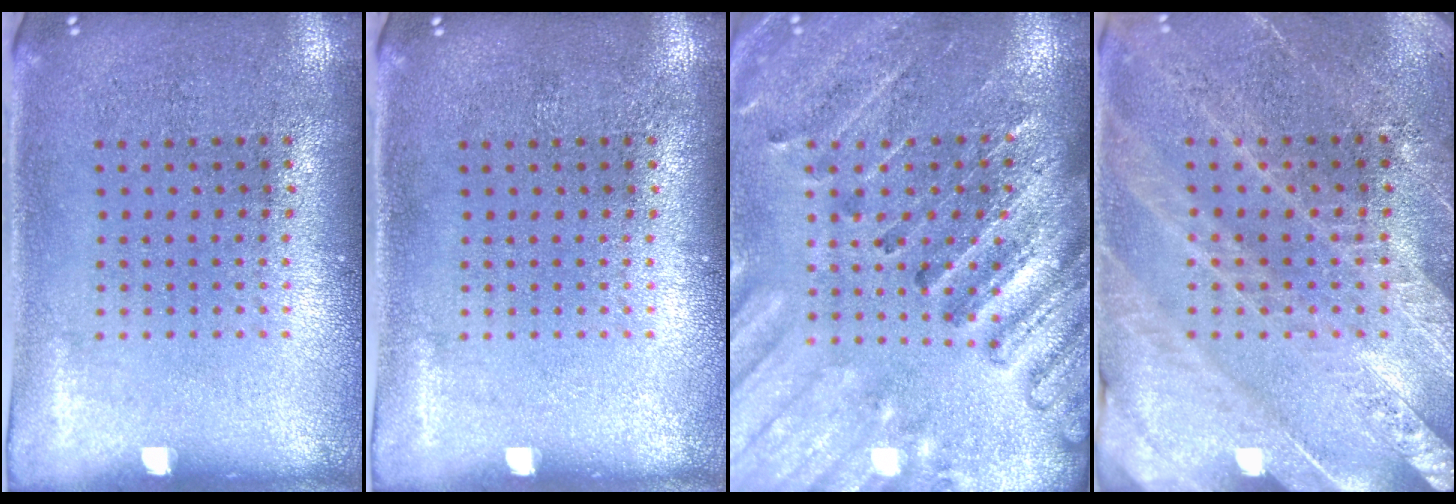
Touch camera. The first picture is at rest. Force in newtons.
{"total": 0.0}
{"total": 2.7, "press": 2.6, "slide": 0.2}
{"total": 2.8, "press": 2.7, "slide": 0.7}